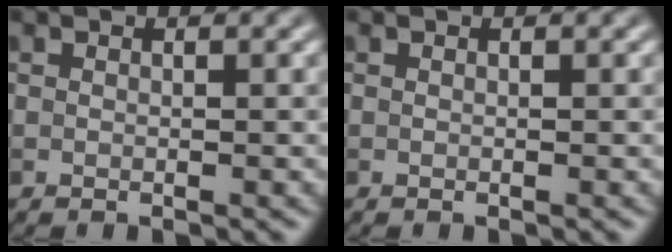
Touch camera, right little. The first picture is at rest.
{"total": 0.0}